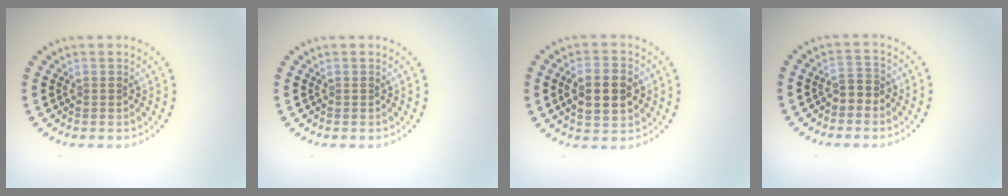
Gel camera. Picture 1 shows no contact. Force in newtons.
{"total": 0.0}
{"total": 5.1, "press": 5.1, "slide": 0.3}
{"total": 1.8, "press": 1.6, "slide": 0.8}